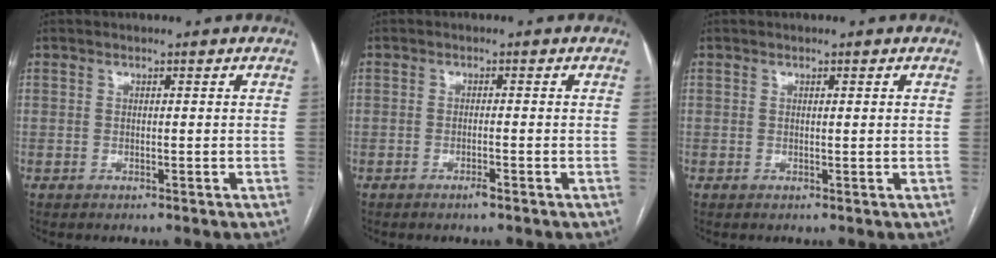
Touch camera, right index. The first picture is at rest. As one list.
[{"total": 1.3, "force": [-0.9, -0.1, 1.0], "torque": [-0.021, -0.002, -0.016]}, {"total": 0.6, "force": [0.3, 0.0, 0.5], "torque": [-0.010, 0.001, 0.003]}]